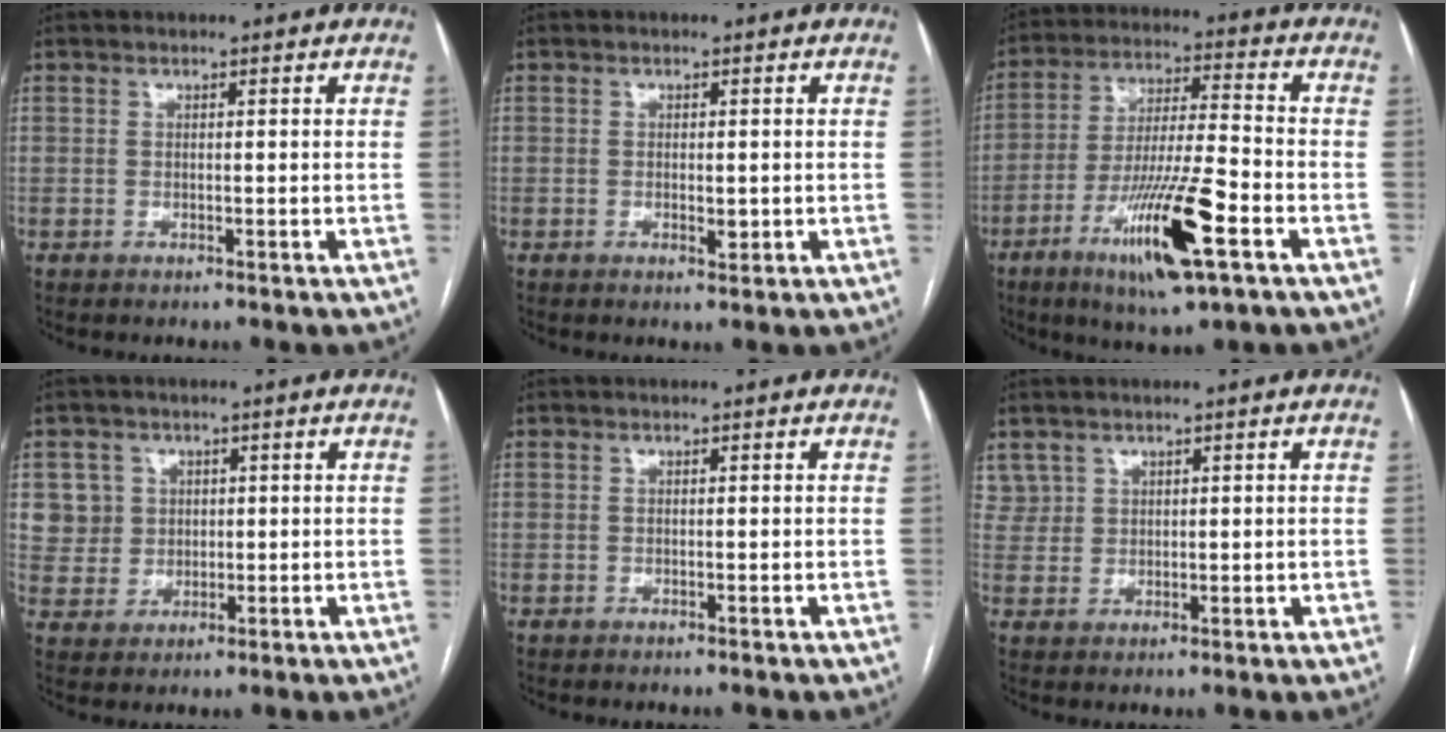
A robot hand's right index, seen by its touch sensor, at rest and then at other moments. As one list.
[{"total": 1.7, "force": [-0.3, 0.7, 1.5], "torque": [-0.024, -0.003, -0.001]}, {"total": 15.7, "force": [-7.2, 1.8, 13.8], "torque": [-0.256, -0.018, -0.122]}, {"total": 5.6, "force": [1.7, 5.3, -0.1], "torque": [0.010, 0.014, 0.038]}, {"total": 0.0}, {"total": 2.8, "force": [1.9, 2.0, 0.0], "torque": [0.008, 0.008, 0.036]}]